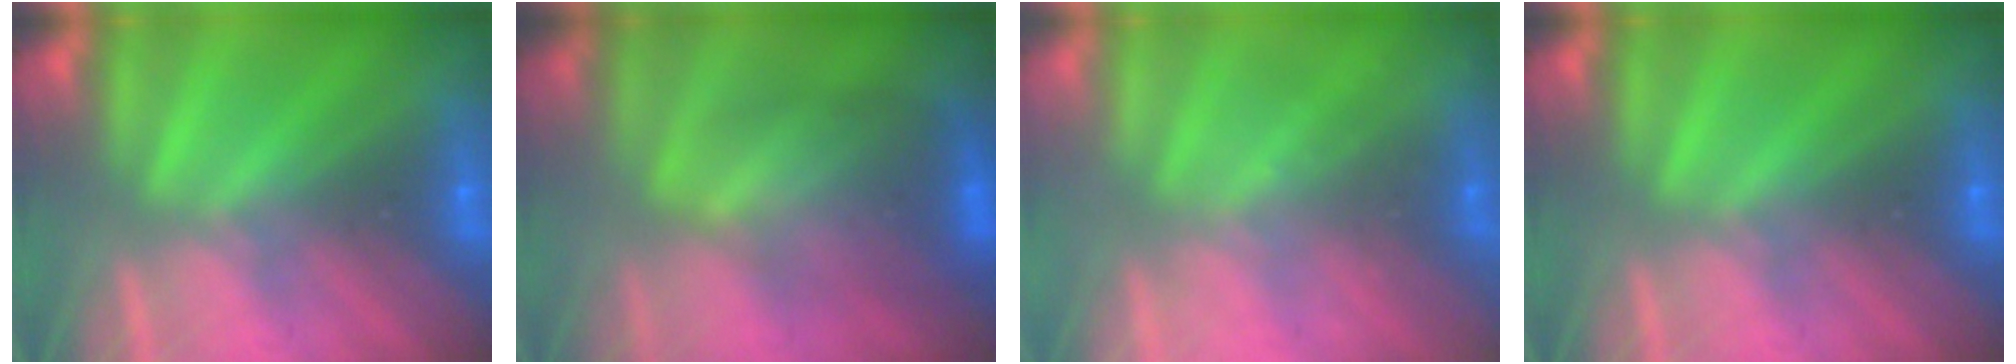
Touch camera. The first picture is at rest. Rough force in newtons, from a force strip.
{"total": 3.4}
{"total": 2.4}
{"total": 0.0}